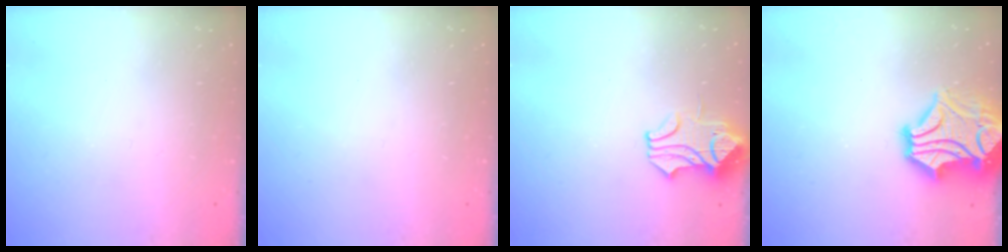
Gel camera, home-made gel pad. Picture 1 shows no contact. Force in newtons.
{"total": 0.0}
{"total": 0.9, "press": 0.7, "slide": 0.5}
{"total": 8.0, "press": 7.8, "slide": 2.1}